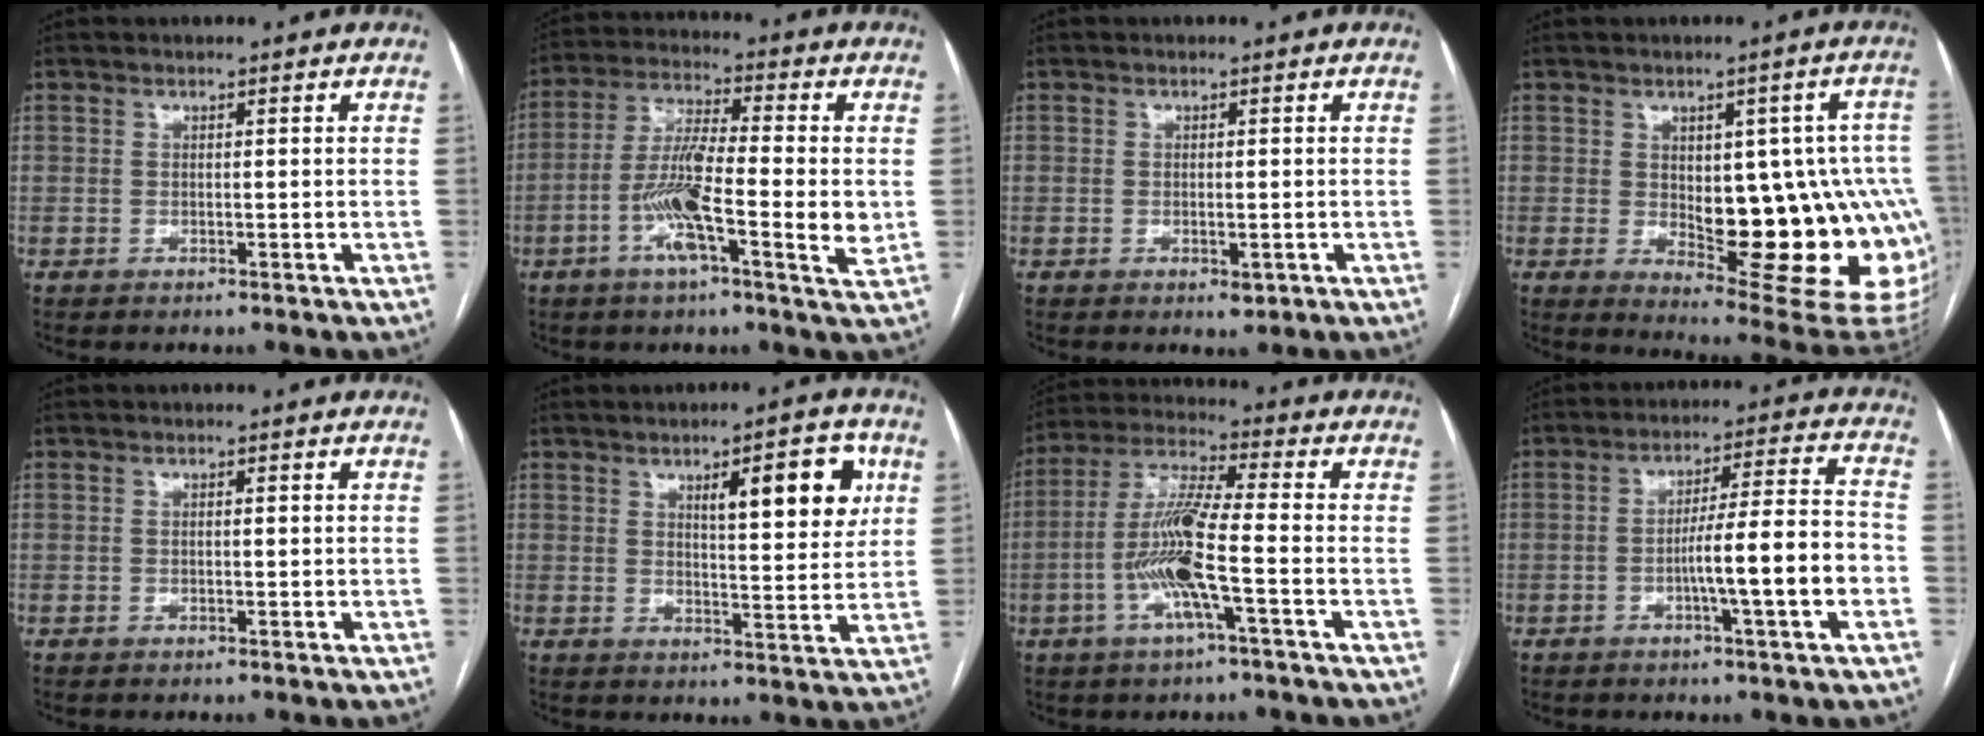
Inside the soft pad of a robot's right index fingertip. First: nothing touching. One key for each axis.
{"total": 12.9, "fx": -2.7, "fy": 1.6, "fz": 12.5, "tx": -0.226, "ty": -0.005, "tz": -0.057}
{"total": 1.9, "fx": -0.5, "fy": 1.0, "fz": 1.5, "tx": -0.025, "ty": -0.003, "tz": -0.001}
{"total": 20.3, "fx": -2.1, "fy": 7.1, "fz": 18.9, "tx": -0.162, "ty": 0.017, "tz": 0.002}
{"total": 0.7, "fx": 0.1, "fy": 0.2, "fz": 0.6, "tx": -0.012, "ty": 0.000, "tz": 0.002}
{"total": 9.9, "fx": 4.1, "fy": 2.4, "fz": 8.7, "tx": -0.118, "ty": 0.004, "tz": 0.058}
{"total": 11.3, "fx": -3.0, "fy": 0.5, "fz": 10.9, "tx": -0.225, "ty": 0.002, "tz": -0.065}
{"total": 11.4, "fx": -3.0, "fy": 0.1, "fz": 11.0, "tx": -0.173, "ty": 0.012, "tz": -0.049}